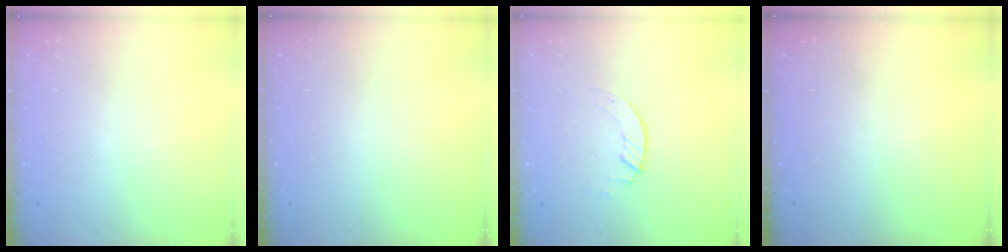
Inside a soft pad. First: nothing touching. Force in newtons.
{"total": 0.0}
{"total": 1.2, "press": 1.1, "slide": 0.2}
{"total": 0.0}